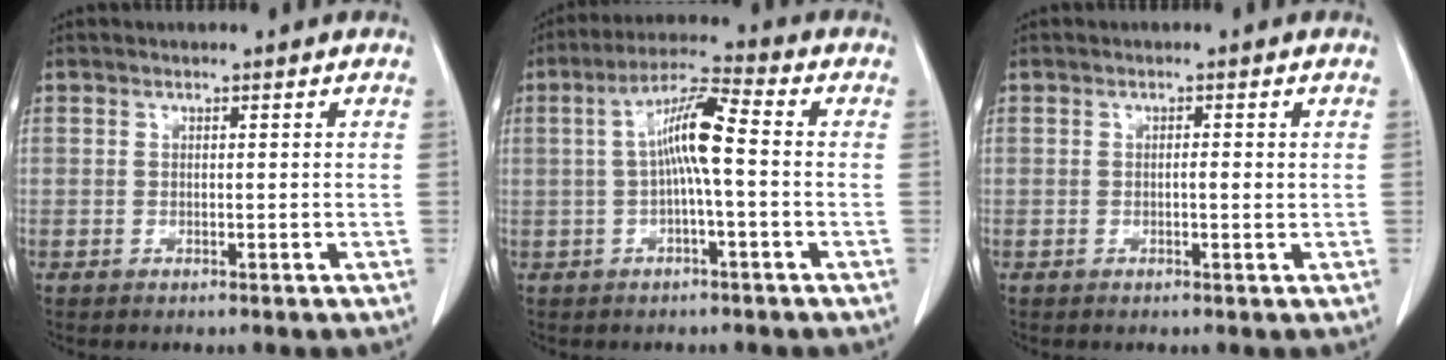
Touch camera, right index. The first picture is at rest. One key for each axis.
{"total": 7.6, "fx": 0.0, "fy": 0.5, "fz": 7.6, "tx": -0.144, "ty": 0.020, "tz": -0.004}
{"total": 1.1, "fx": 0.0, "fy": 0.2, "fz": 1.1, "tx": -0.018, "ty": 0.001, "tz": 0.001}